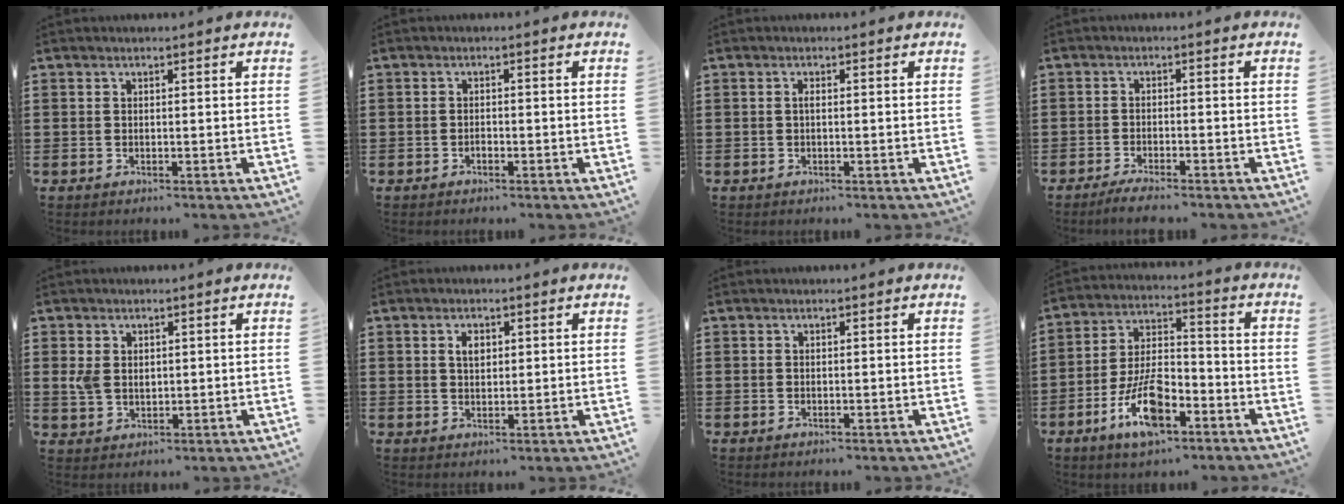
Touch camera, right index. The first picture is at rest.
{"total": 0.7, "force": [-0.5, 0.3, 0.4], "torque": [-0.009, -0.003, -0.008]}
{"total": 0.8, "force": [-0.1, 0.1, 0.8], "torque": [-0.015, -0.003, -0.002]}
{"total": 2.2, "force": [-2.1, 0.0, 0.6], "torque": [-0.011, 0.003, -0.041]}
{"total": 3.0, "force": [0.8, 2.2, 1.8], "torque": [-0.048, 0.005, 0.012]}
{"total": 2.3, "force": [0.7, 1.4, 1.7], "torque": [-0.038, 0.008, 0.013]}
{"total": 0.0}
{"total": 10.7, "force": [-5.6, 4.9, 7.7], "torque": [-0.160, 0.011, -0.100]}